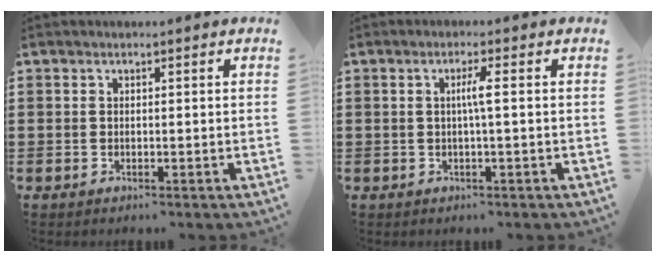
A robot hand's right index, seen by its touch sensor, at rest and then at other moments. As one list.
[{"total": 2.3, "force": [0.0, -0.2, 2.3], "torque": [-0.044, -0.004, -0.005]}]